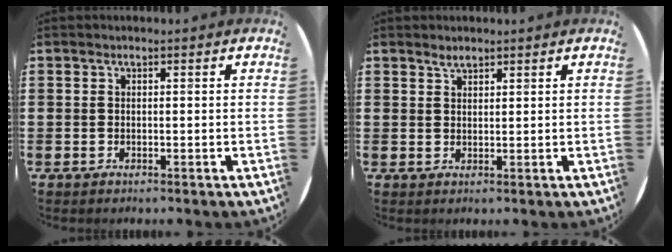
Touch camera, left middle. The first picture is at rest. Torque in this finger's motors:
{"motor_torque": [0.11, -0.09, 0.00, 0.00]}